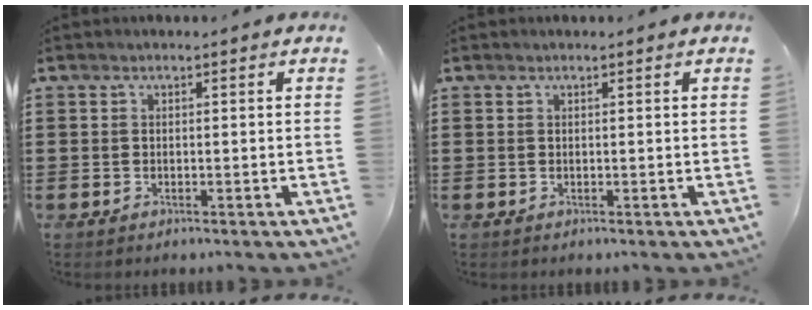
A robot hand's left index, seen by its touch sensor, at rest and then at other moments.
{"total": 0.0}